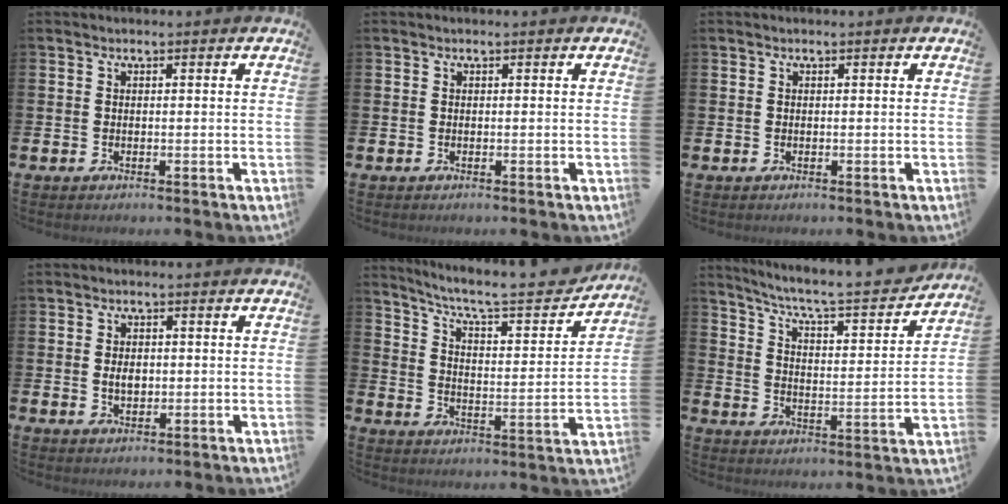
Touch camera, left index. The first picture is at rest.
{"total": 0.0}
{"total": 0.0}
{"total": 2.4, "force": [0.1, 1.6, 1.8], "torque": [-0.016, -0.001, -0.004]}
{"total": 7.8, "force": [6.9, 1.3, 3.4], "torque": [-0.090, -0.050, 0.111]}
{"total": 6.8, "force": [6.2, 0.5, 2.7], "torque": [-0.074, -0.052, 0.098]}